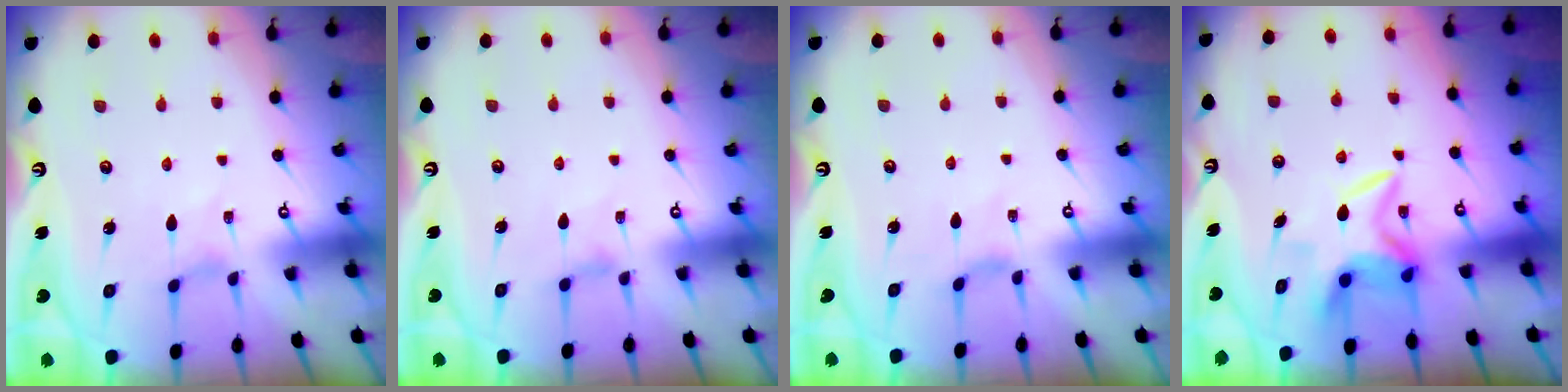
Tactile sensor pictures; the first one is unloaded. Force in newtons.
{"total": 1.4, "press": 1.3, "slide": 0.5}
{"total": 1.5, "press": 1.4, "slide": 0.4}
{"total": 5.6, "press": 5.5, "slide": 0.7}